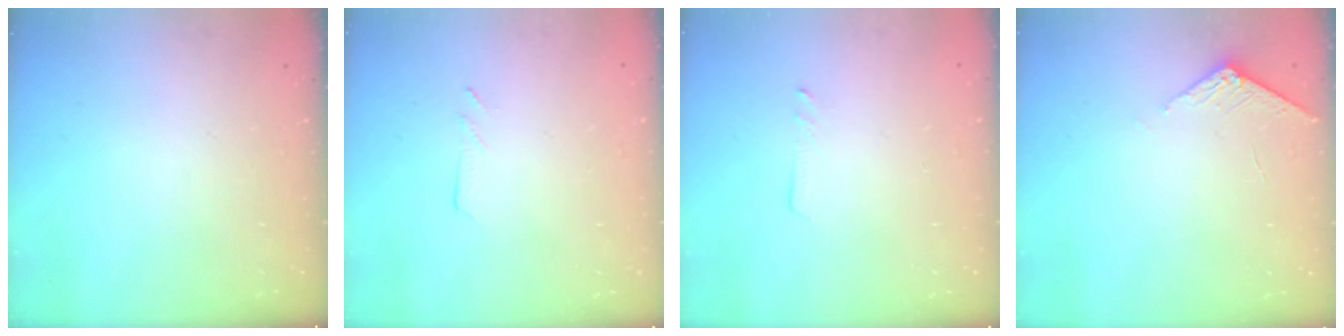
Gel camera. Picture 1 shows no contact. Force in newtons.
{"total": 2.2, "press": 2.2, "slide": 0.2}
{"total": 1.3, "press": 1.2, "slide": 0.1}
{"total": 2.7, "press": 2.7, "slide": 0.3}